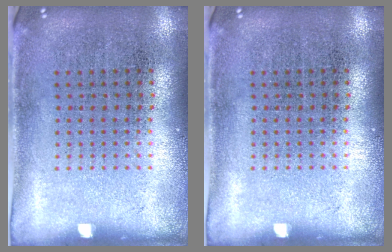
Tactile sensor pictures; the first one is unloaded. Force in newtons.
{"total": 0.0}